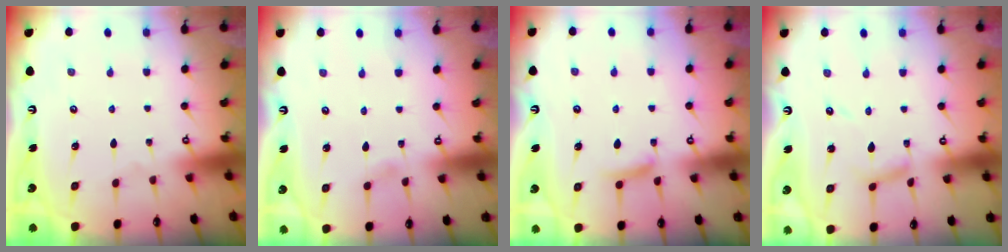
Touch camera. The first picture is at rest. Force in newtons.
{"total": 1.6, "press": 1.6, "slide": 0.2}
{"total": 6.9, "press": 6.8, "slide": 0.8}
{"total": 6.0, "press": 6.0, "slide": 0.2}